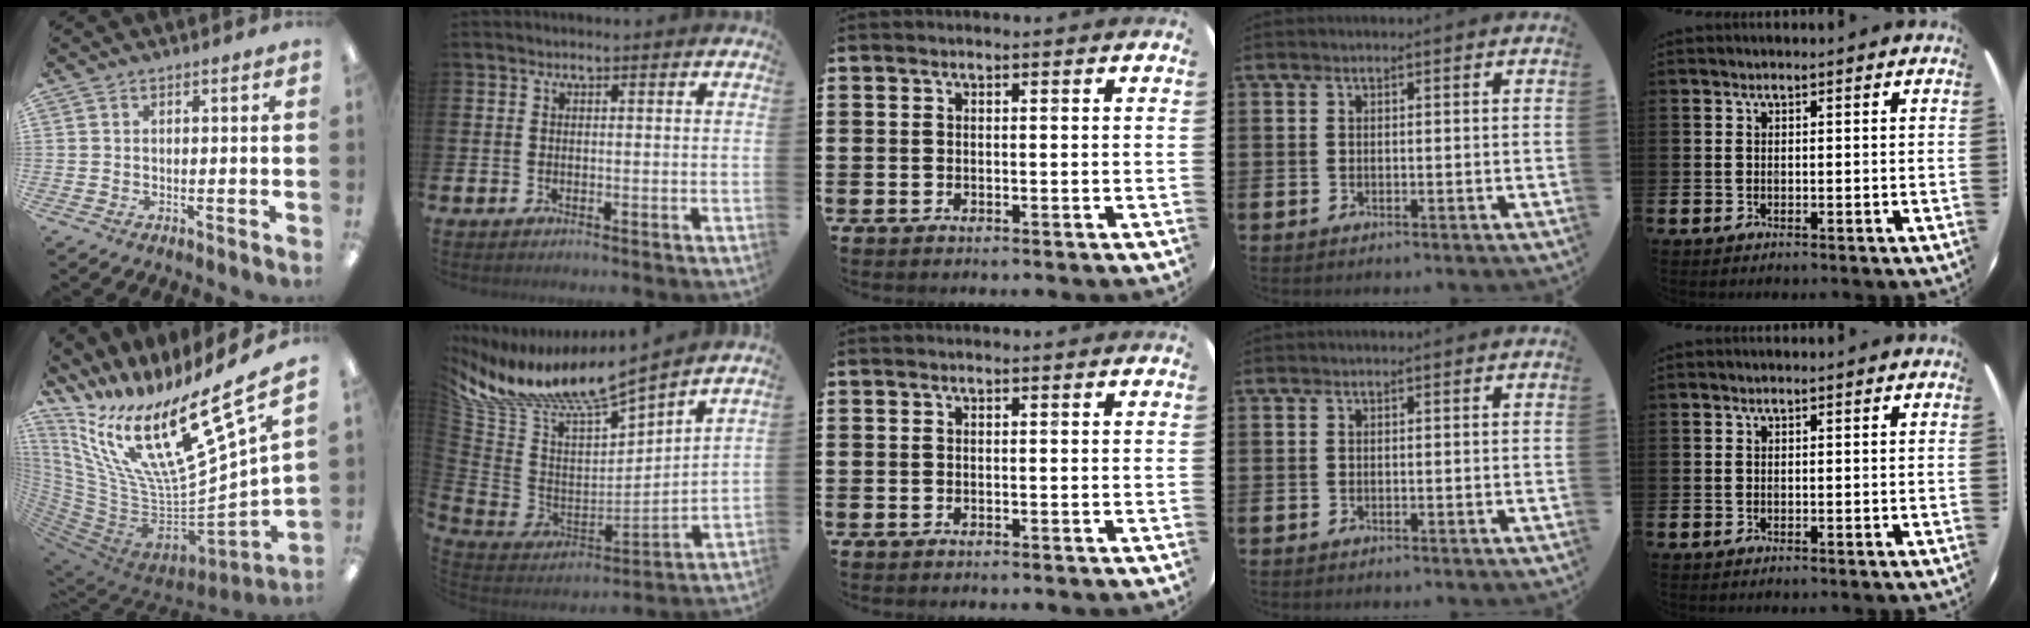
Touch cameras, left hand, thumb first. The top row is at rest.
{"thumb": {"total": 25.1, "force": [12.8, 7.4, 20.2], "torque": [-0.355, -0.109, 0.223]}, "index": {"total": 10.2, "force": [9.2, 1.0, 4.2], "torque": [-0.126, -0.074, 0.158]}}